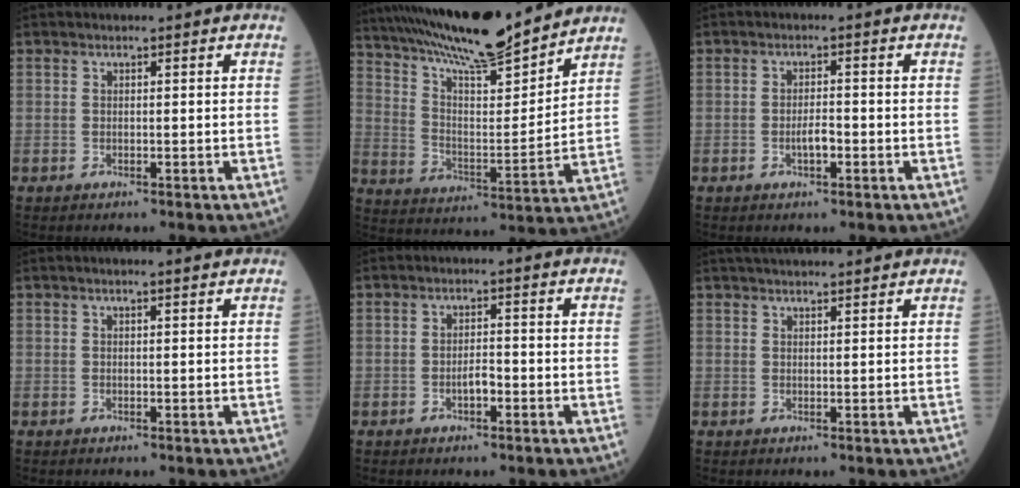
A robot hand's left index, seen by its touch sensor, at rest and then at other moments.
{"total": 19.5, "force": [17.1, 1.7, 9.2], "torque": [-0.167, 0.005, 0.285]}
{"total": 2.2, "force": [-0.9, 0.6, 2.0], "torque": [-0.035, 0.002, -0.014]}
{"total": 1.7, "force": [1.5, -0.2, 0.9], "torque": [-0.012, 0.008, 0.021]}
{"total": 2.0, "force": [-0.9, 0.7, 1.6], "torque": [-0.028, 0.004, -0.016]}
{"total": 8.6, "force": [7.7, 0.7, 3.6], "torque": [-0.055, 0.034, 0.107]}